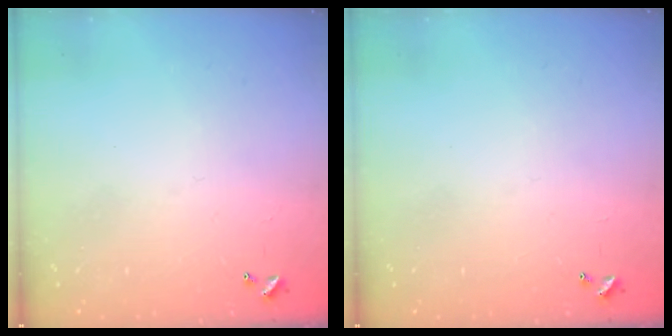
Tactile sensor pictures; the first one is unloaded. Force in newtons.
{"total": 0.0}